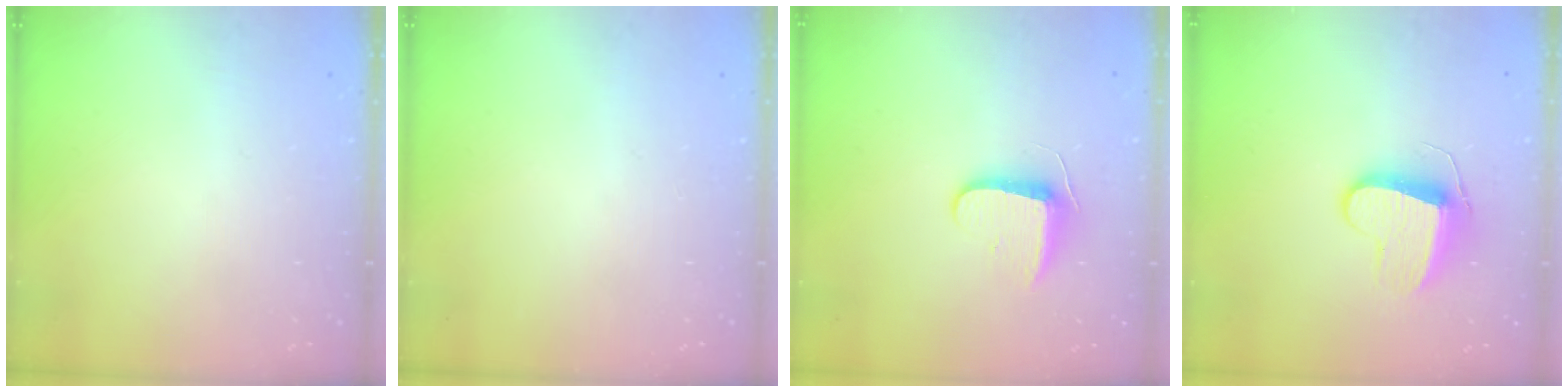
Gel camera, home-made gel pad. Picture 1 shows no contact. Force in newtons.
{"total": 0.0}
{"total": 9.4, "press": 9.3, "slide": 0.9}
{"total": 9.9, "press": 9.9, "slide": 0.6}